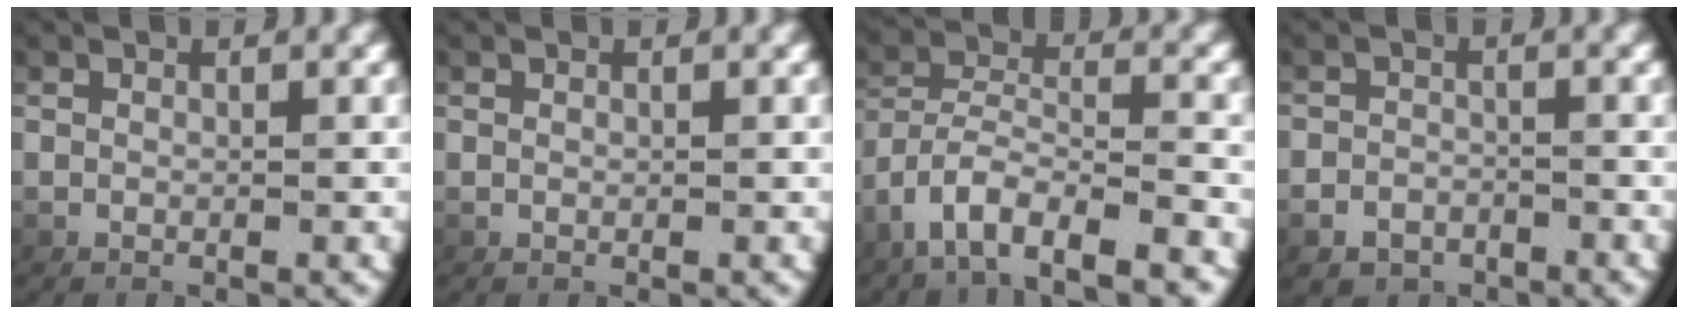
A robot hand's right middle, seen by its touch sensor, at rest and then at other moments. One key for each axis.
{"total": 0.0}
{"total": 5.0, "fx": -3.3, "fy": 2.5, "fz": 2.7, "tx": -0.074, "ty": -0.023, "tz": -0.048}
{"total": 3.3, "fx": -2.4, "fy": 2.2, "fz": 0.3, "tx": 0.002, "ty": -0.009, "tz": -0.039}